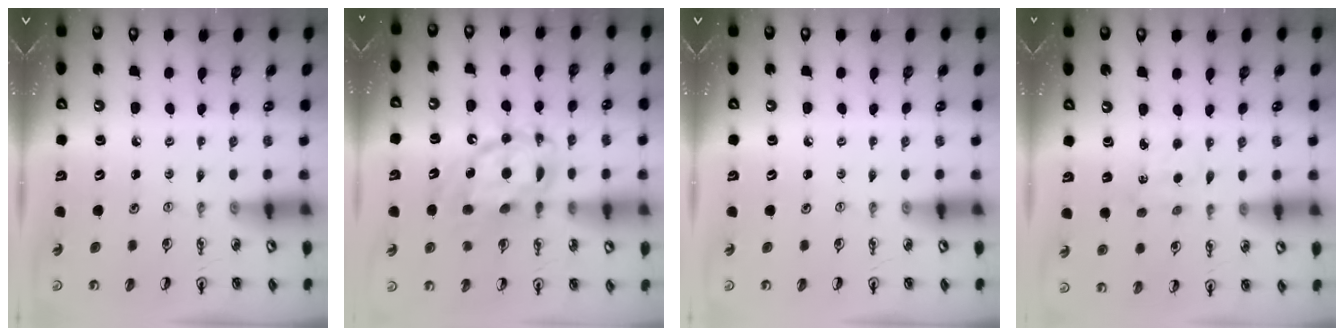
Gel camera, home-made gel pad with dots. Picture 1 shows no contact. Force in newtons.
{"total": 12.9, "press": 12.8, "slide": 1.0}
{"total": 0.0}
{"total": 2.3, "press": 2.2, "slide": 0.3}